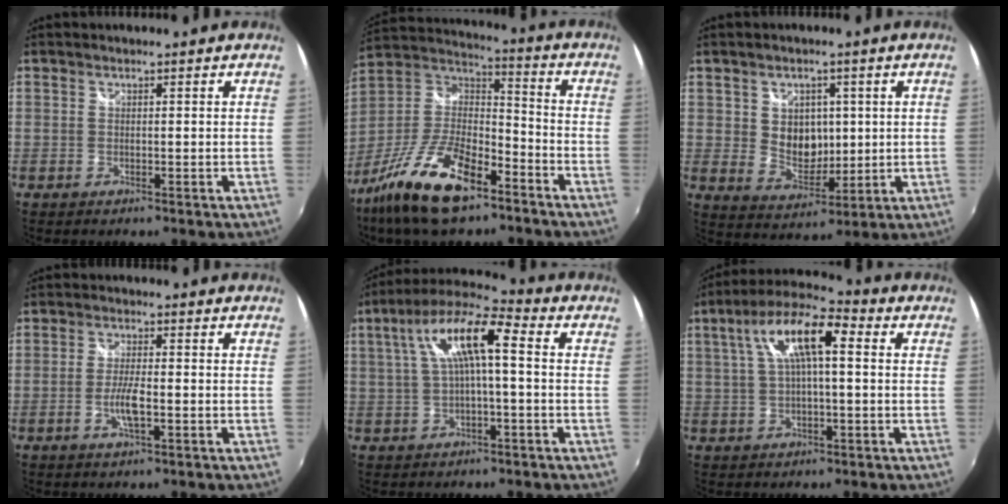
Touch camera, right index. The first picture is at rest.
{"total": 20.3, "force": [-12.4, 7.8, 14.1], "torque": [-0.294, -0.022, -0.229]}
{"total": 7.6, "force": [1.2, 6.1, 4.3], "torque": [-0.072, -0.002, 0.034]}
{"total": 4.6, "force": [-1.5, 0.8, 4.3], "torque": [-0.086, -0.002, -0.029]}
{"total": 11.7, "force": [1.5, 2.8, 11.3], "torque": [-0.215, 0.028, 0.025]}
{"total": 11.6, "force": [2.5, 3.5, 10.8], "torque": [-0.199, 0.027, 0.039]}